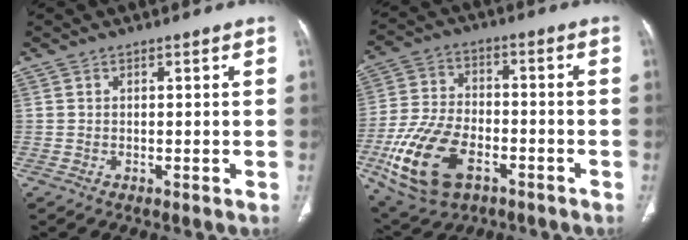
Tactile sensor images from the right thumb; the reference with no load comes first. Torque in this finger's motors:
{"motor_torque": [0.05, 0.51, 1.71, -1.07, 0.20]}